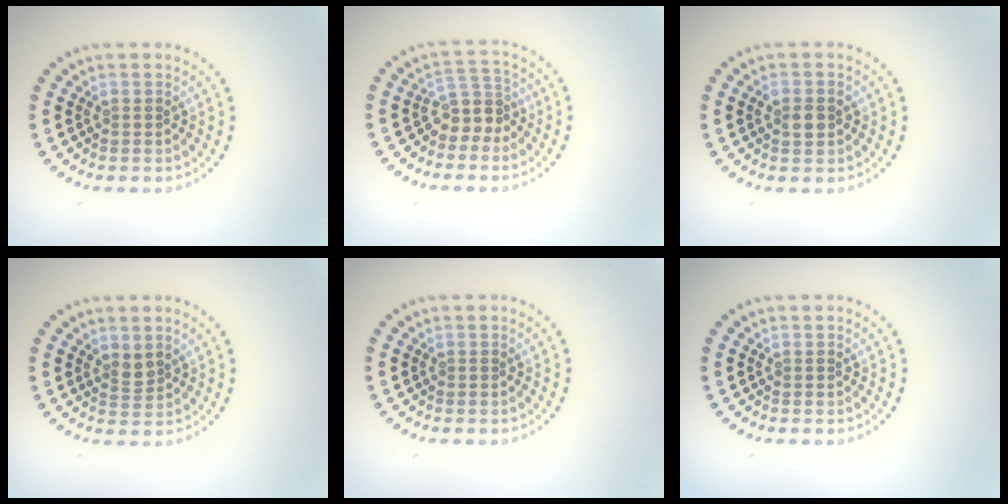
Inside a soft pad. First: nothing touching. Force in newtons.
{"total": 2.8, "press": 2.1, "slide": 1.8}
{"total": 2.2, "press": 2.2, "slide": 0.2}
{"total": 1.4, "press": 1.0, "slide": 0.9}
{"total": 0.0}
{"total": 0.0}